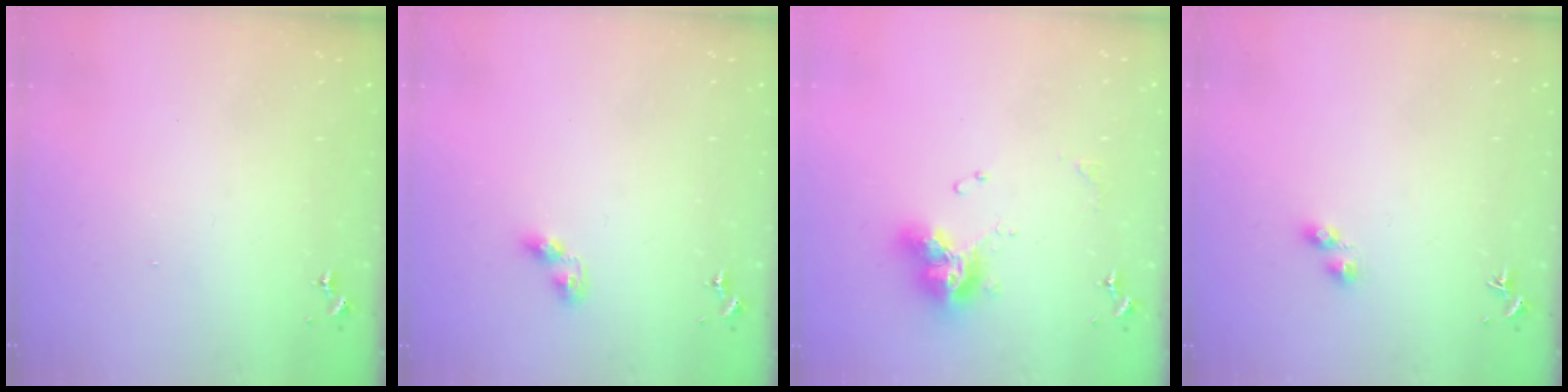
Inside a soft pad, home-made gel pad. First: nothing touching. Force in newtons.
{"total": 5.2, "press": 5.2, "slide": 0.3}
{"total": 12.9, "press": 12.8, "slide": 1.3}
{"total": 2.2, "press": 2.2, "slide": 0.6}